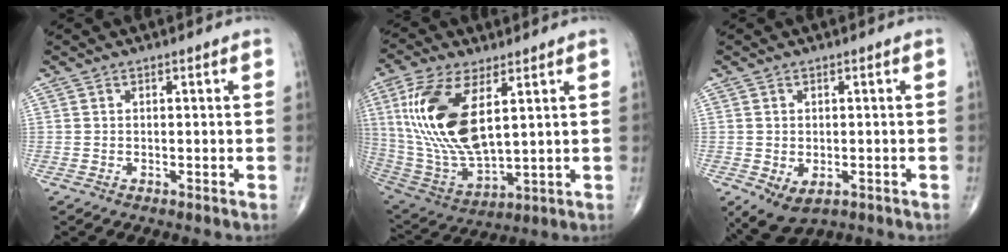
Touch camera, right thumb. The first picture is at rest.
{"total": 19.5, "force": [5.4, 8.8, 16.5], "torque": [-0.344, -0.026, 0.113]}
{"total": 6.0, "force": [-2.1, 3.9, 4.1], "torque": [-0.063, -0.001, -0.021]}